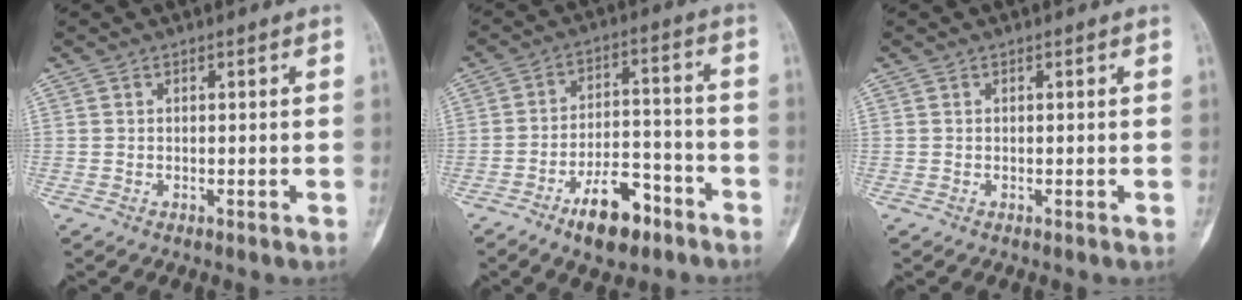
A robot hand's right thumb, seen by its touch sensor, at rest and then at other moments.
{"total": 11.0, "force": [-6.7, 5.1, 7.1], "torque": [-0.101, 0.052, -0.108]}
{"total": 0.0}